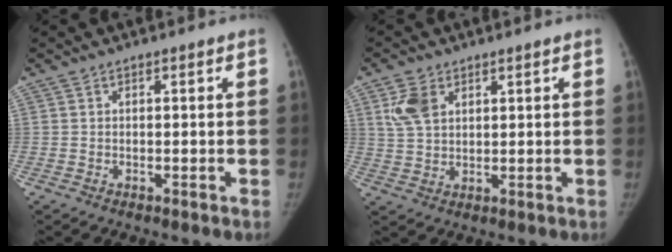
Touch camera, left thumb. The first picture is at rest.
{"total": 5.8, "force": [2.6, 3.7, 3.7], "torque": [-0.067, -0.002, 0.056]}